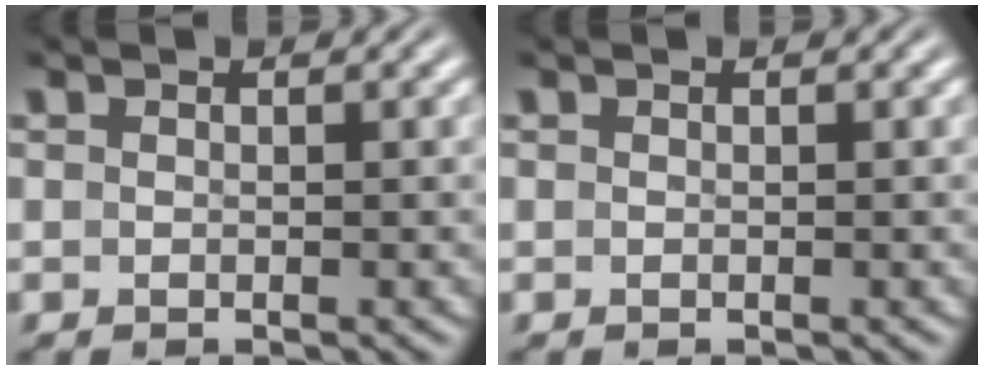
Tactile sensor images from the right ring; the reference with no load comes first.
{"total": 0.0}